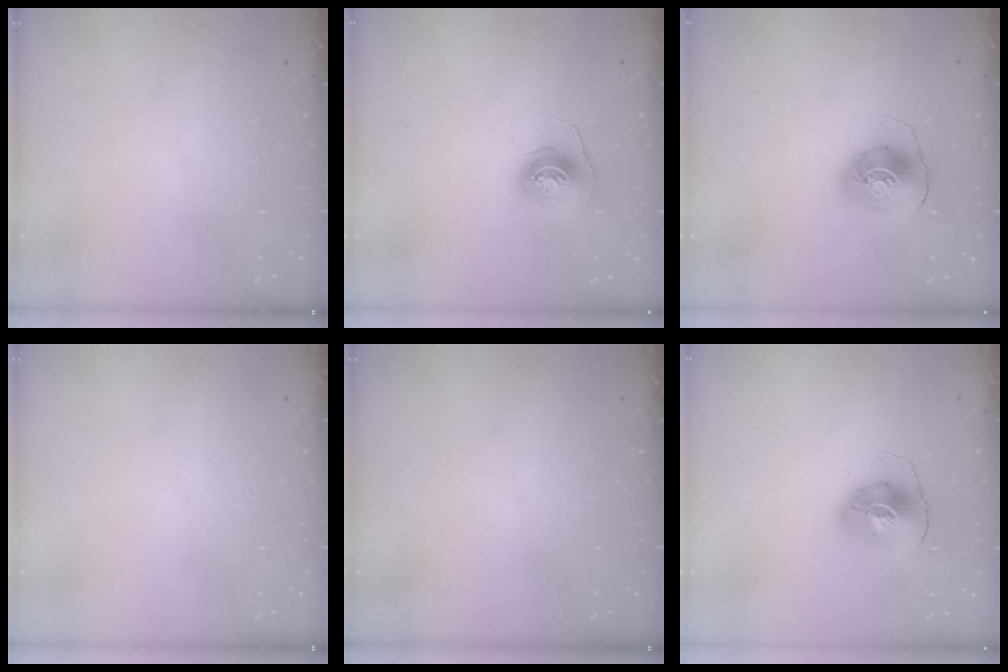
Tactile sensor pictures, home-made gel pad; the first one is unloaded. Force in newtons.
{"total": 6.4, "press": 6.4, "slide": 0.6}
{"total": 7.7, "press": 7.7, "slide": 0.7}
{"total": 0.0}
{"total": 0.0}
{"total": 8.2, "press": 8.1, "slide": 1.3}